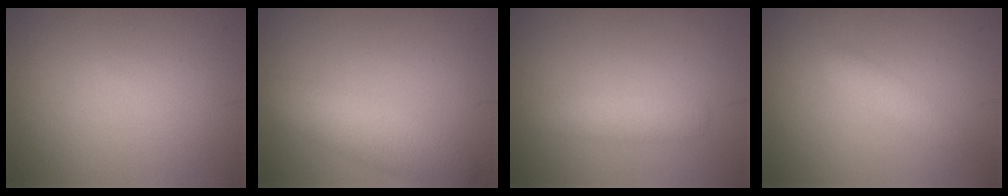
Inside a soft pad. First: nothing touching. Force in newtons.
{"total": 4.7, "press": 4.7, "slide": 0.3}
{"total": 1.9, "press": 1.9, "slide": 0.1}
{"total": 1.9, "press": 1.9, "slide": 0.0}